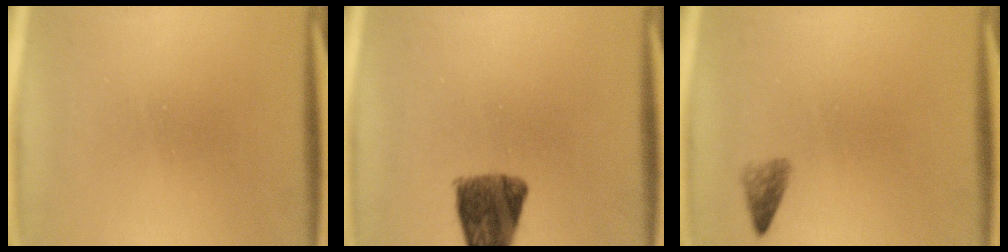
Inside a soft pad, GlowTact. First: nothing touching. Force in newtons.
{"total": 8.4}
{"total": 1.7}